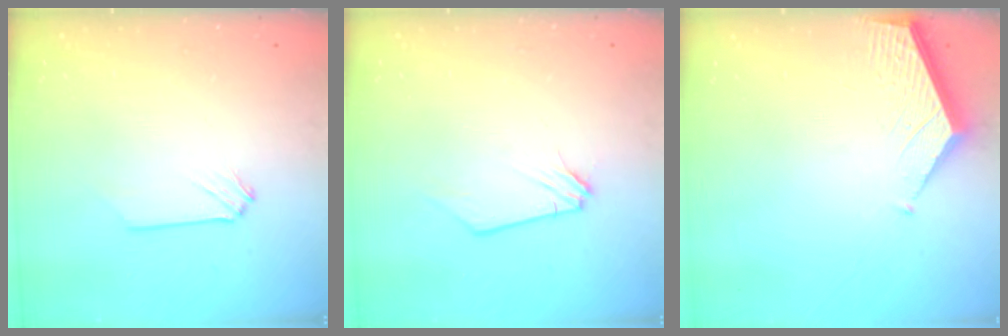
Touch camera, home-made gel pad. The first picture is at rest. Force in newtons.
{"total": 0.0}
{"total": 3.4, "press": 3.4, "slide": 0.4}